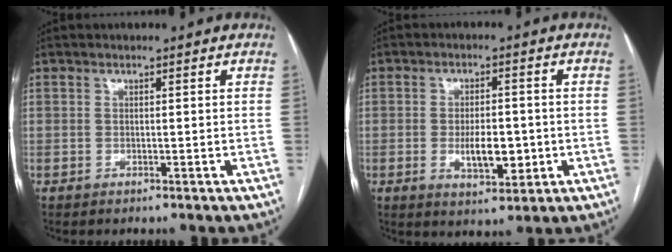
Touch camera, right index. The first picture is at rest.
{"total": 6.7, "force": [-1.3, 2.8, 5.9], "torque": [-0.101, -0.002, -0.012]}